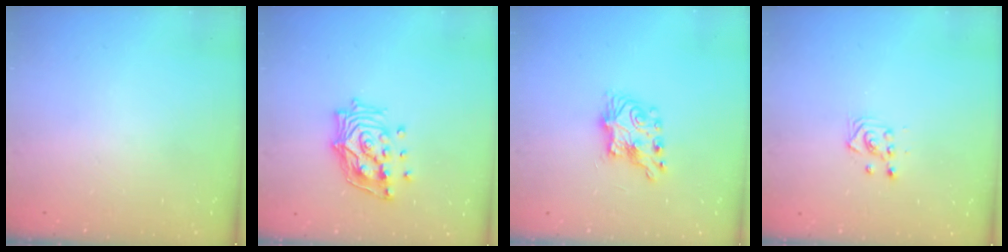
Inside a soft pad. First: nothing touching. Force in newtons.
{"total": 14.1, "press": 14.0, "slide": 1.8}
{"total": 7.5, "press": 7.5, "slide": 0.4}
{"total": 3.0, "press": 3.0, "slide": 0.5}